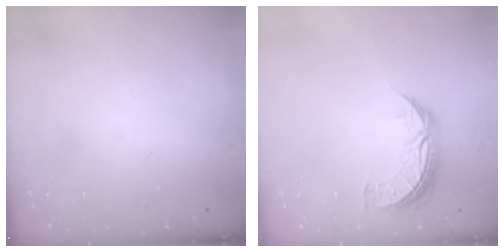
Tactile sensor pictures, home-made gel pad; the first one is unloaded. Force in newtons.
{"total": 7.9, "press": 7.9, "slide": 0.1}